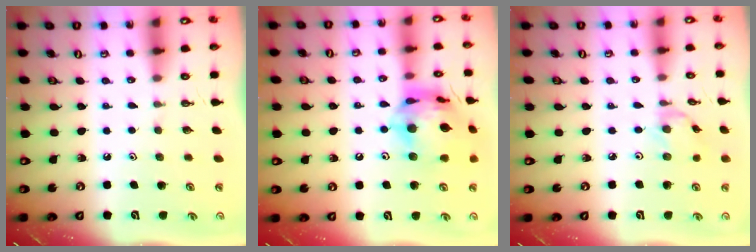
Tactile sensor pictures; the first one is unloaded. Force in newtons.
{"total": 18.8, "press": 18.7, "slide": 1.6}
{"total": 2.0, "press": 2.0, "slide": 0.3}